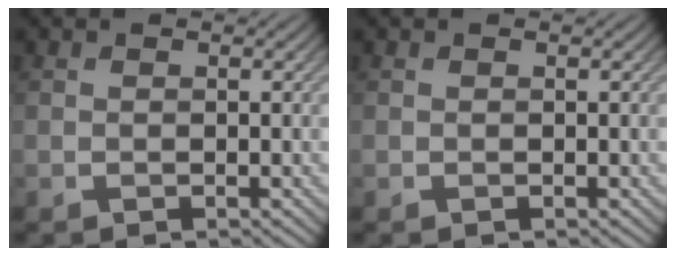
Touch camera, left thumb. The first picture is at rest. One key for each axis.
{"total": 0.0}